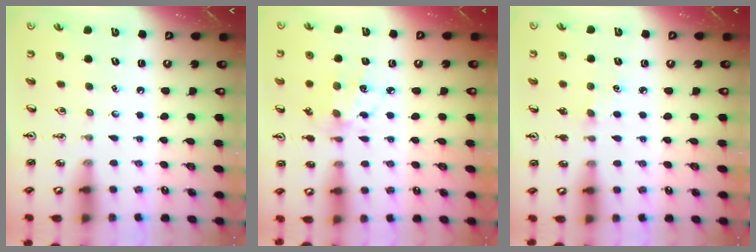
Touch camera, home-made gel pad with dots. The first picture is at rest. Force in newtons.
{"total": 7.0, "press": 7.0, "slide": 0.4}
{"total": 2.5, "press": 2.5, "slide": 0.2}